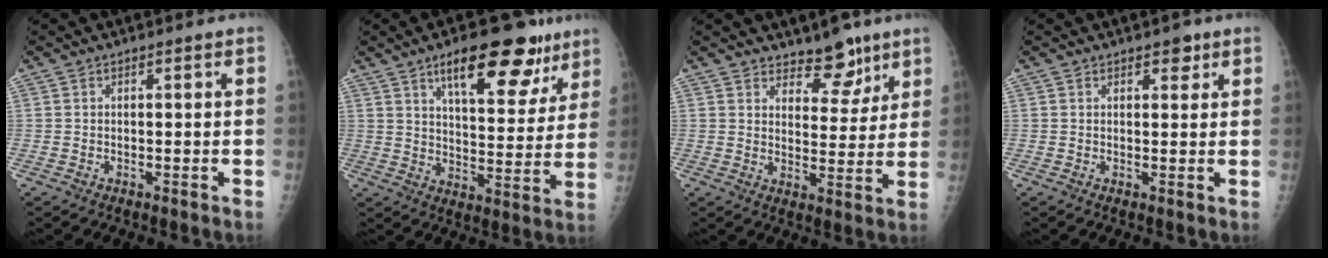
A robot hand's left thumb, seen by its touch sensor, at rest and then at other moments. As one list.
[{"total": 23.7, "force": [14.4, 8.9, 16.6], "torque": [-0.208, -0.048, 0.231]}, {"total": 7.3, "force": [5.6, 3.7, 2.9], "torque": [-0.004, -0.040, 0.086]}, {"total": 2.3, "force": [1.5, 1.3, 1.2], "torque": [0.001, -0.006, 0.018]}]